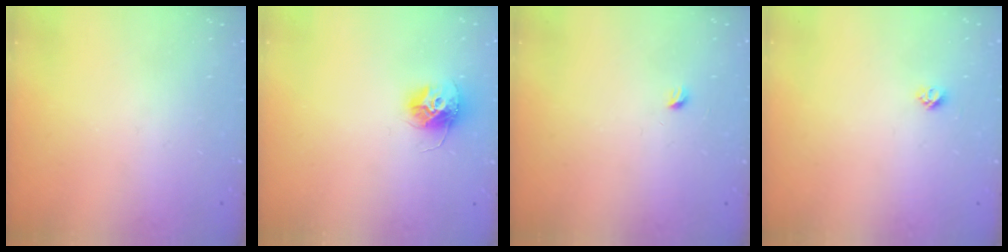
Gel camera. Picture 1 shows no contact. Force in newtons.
{"total": 10.9, "press": 10.9, "slide": 0.7}
{"total": 2.9, "press": 2.9, "slide": 0.4}
{"total": 4.1, "press": 4.1, "slide": 0.5}